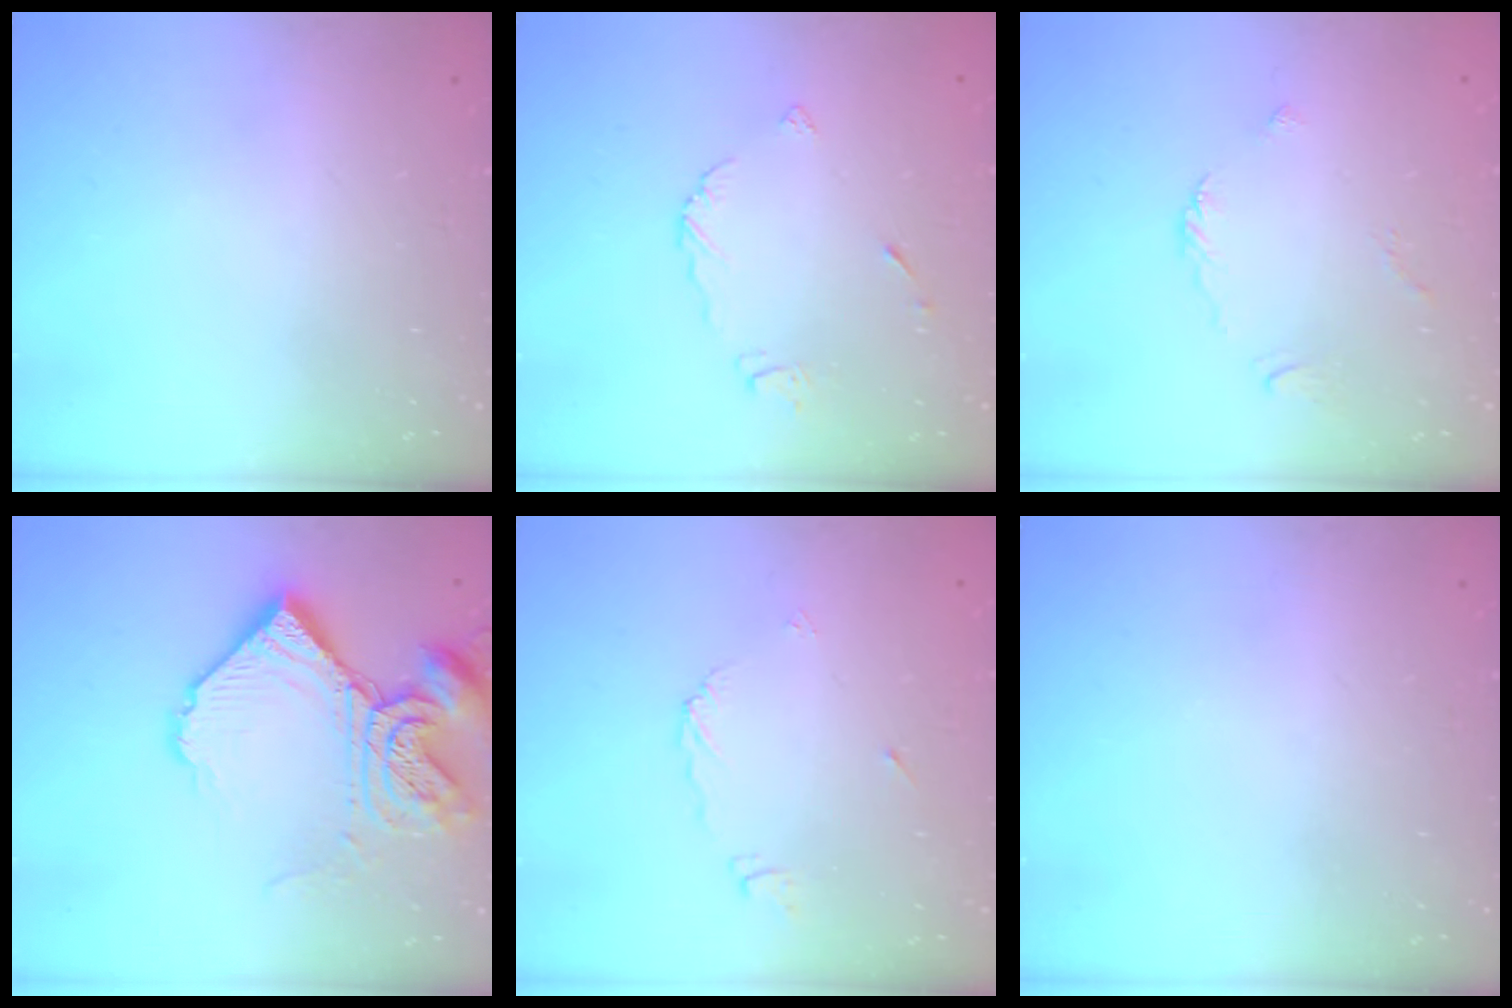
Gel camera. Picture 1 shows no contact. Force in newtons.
{"total": 5.3, "press": 5.3, "slide": 0.2}
{"total": 2.7, "press": 2.7, "slide": 0.5}
{"total": 19.3, "press": 19.2, "slide": 1.9}
{"total": 5.9, "press": 5.9, "slide": 0.3}
{"total": 0.0}